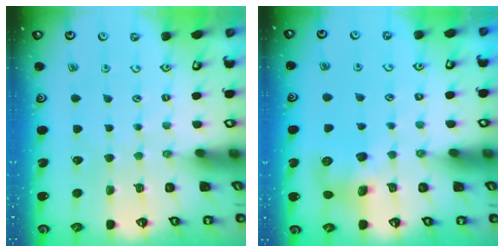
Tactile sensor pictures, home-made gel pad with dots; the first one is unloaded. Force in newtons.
{"total": 9.1, "press": 9.0, "slide": 0.5}